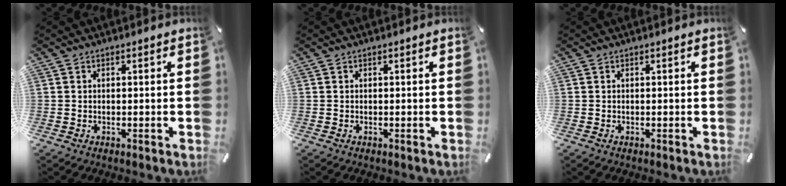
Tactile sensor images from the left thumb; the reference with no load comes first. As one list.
[{"total": 0.0}, {"total": 0.0}]